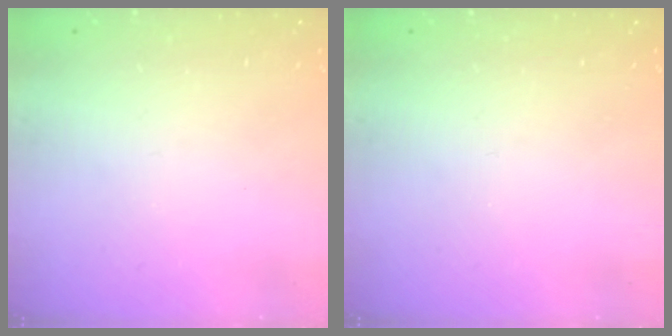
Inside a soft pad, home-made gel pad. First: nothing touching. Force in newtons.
{"total": 0.0}